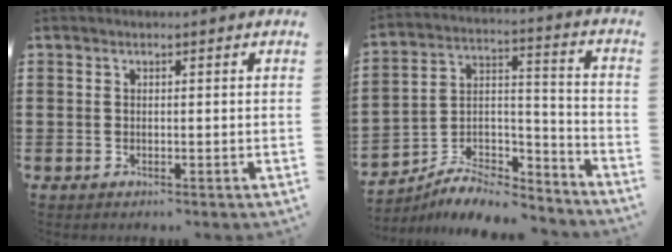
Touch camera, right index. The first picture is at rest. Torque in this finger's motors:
{"motor_torque": [-1.19, 0.27, 0.00, -0.05]}